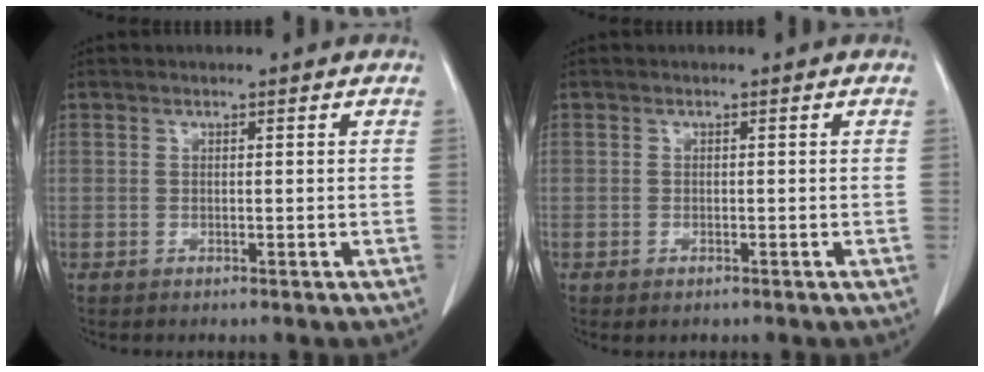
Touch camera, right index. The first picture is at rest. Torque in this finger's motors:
{"motor_torque": [0.19, -0.15, -0.05, 0.01]}